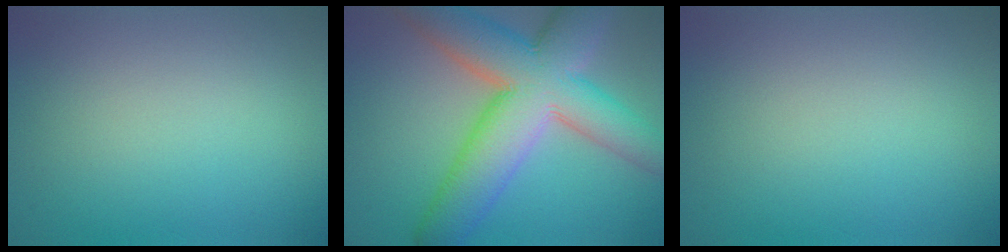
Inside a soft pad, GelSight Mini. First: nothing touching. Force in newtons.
{"total": 12.4, "press": 12.3, "slide": 0.7}
{"total": 0.0}